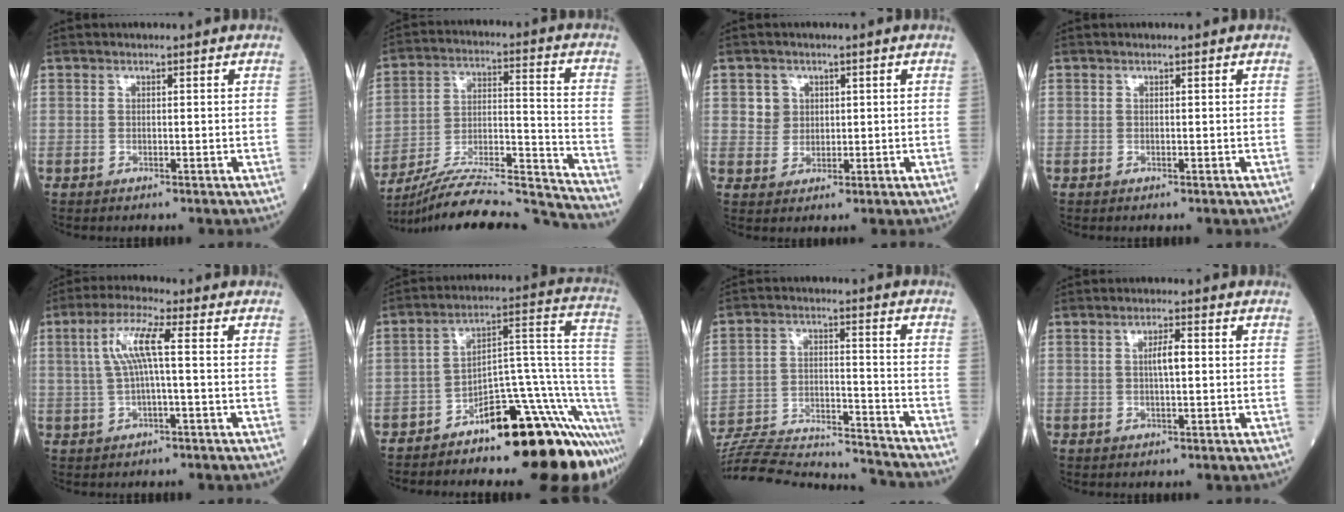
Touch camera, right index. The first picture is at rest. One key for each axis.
{"total": 23.8, "fx": -22.7, "fy": -0.2, "fz": 7.0, "tx": -0.106, "ty": 0.005, "tz": -0.351}
{"total": 3.1, "fx": 1.0, "fy": 3.0, "fz": 0.4, "tx": -0.003, "ty": 0.006, "tz": 0.018}
{"total": 0.0}
{"total": 6.6, "fx": 0.9, "fy": 0.6, "fz": 6.5, "tx": -0.134, "ty": 0.020, "tz": 0.019}
{"total": 19.3, "fx": -12.5, "fy": 4.0, "fz": 14.1, "tx": -0.106, "ty": 0.059, "tz": -0.180}
{"total": 21.8, "fx": -20.8, "fy": 2.1, "fz": 6.0, "tx": -0.135, "ty": -0.005, "tz": -0.318}
{"total": 2.9, "fx": 0.3, "fy": 0.5, "fz": 2.8, "tx": -0.050, "ty": 0.002, "tz": 0.004}